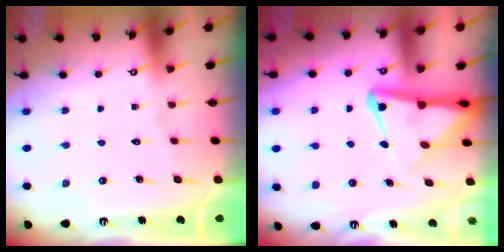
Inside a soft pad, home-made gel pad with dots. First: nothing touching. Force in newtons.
{"total": 8.3, "press": 8.3, "slide": 0.9}